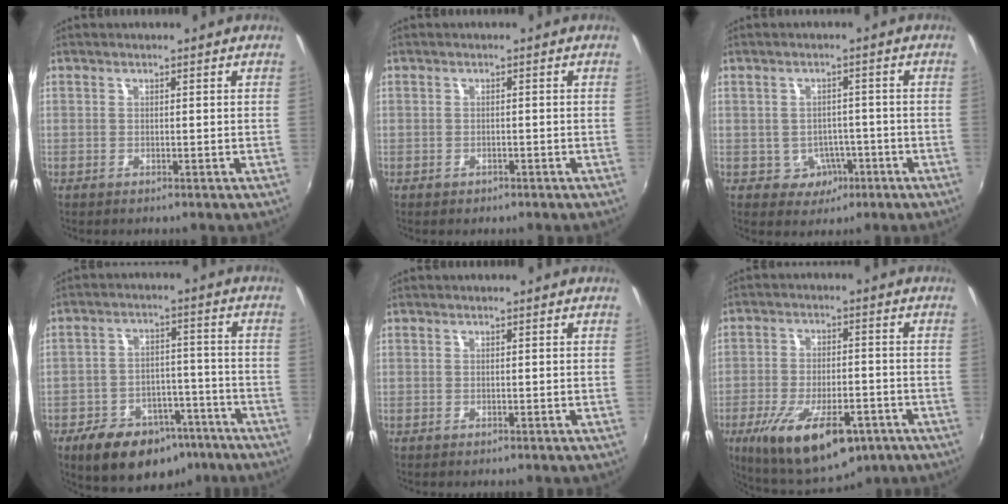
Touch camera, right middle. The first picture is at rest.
{"total": 1.3, "force": [-0.8, 1.0, 0.2], "torque": [-0.006, -0.003, -0.011]}
{"total": 4.7, "force": [-1.9, 4.2, 1.1], "torque": [-0.032, 0.010, -0.014]}
{"total": 15.9, "force": [-10.3, 9.3, 7.8], "torque": [-0.159, 0.013, -0.138]}
{"total": 0.0}
{"total": 17.8, "force": [-9.6, 7.0, 13.2], "torque": [-0.254, -0.045, -0.143]}